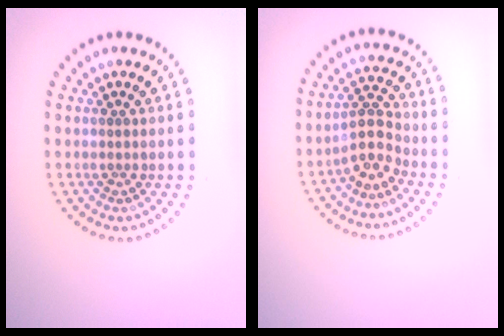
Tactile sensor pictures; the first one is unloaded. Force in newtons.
{"total": 3.0, "press": 2.6, "slide": 1.6}